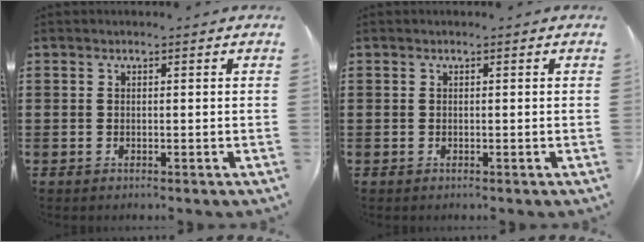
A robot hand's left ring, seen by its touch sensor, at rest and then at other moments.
{"total": 0.0}